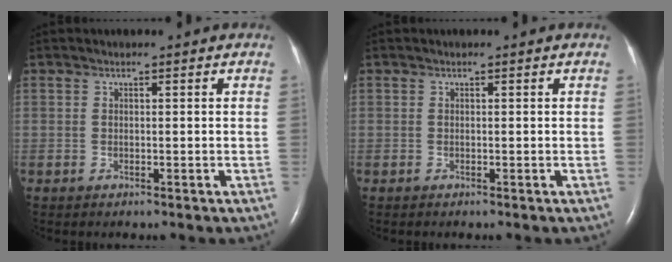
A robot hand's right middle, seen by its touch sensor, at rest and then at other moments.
{"total": 0.0}